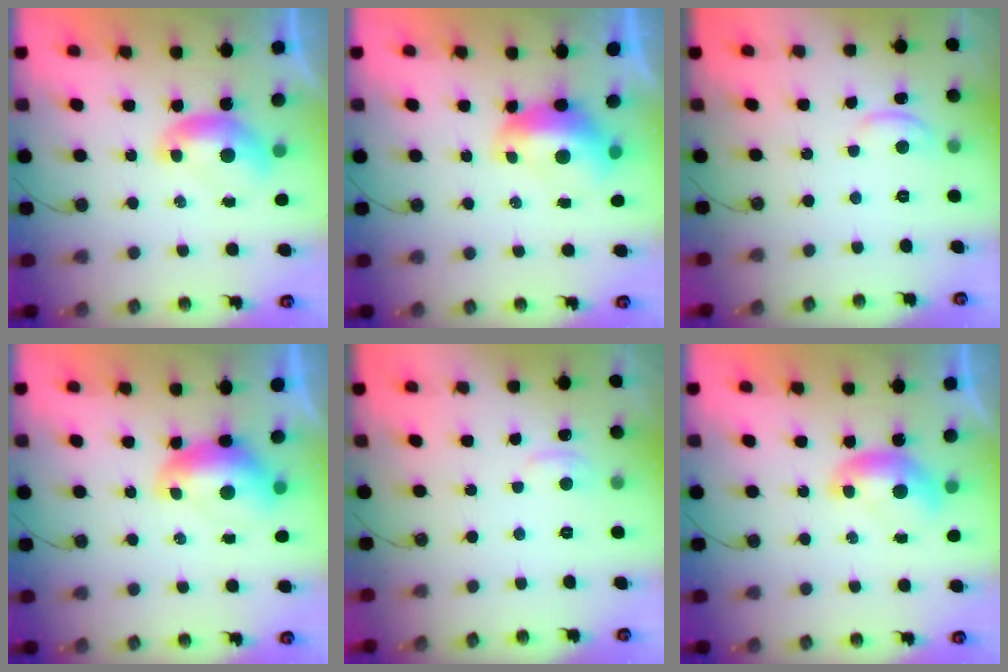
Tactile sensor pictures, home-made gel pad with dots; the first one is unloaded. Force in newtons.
{"total": 2.1, "press": 2.0, "slide": 0.6}
{"total": 0.0}
{"total": 1.7, "press": 1.6, "slide": 0.5}
{"total": 1.2, "press": 1.0, "slide": 0.8}
{"total": 0.0}